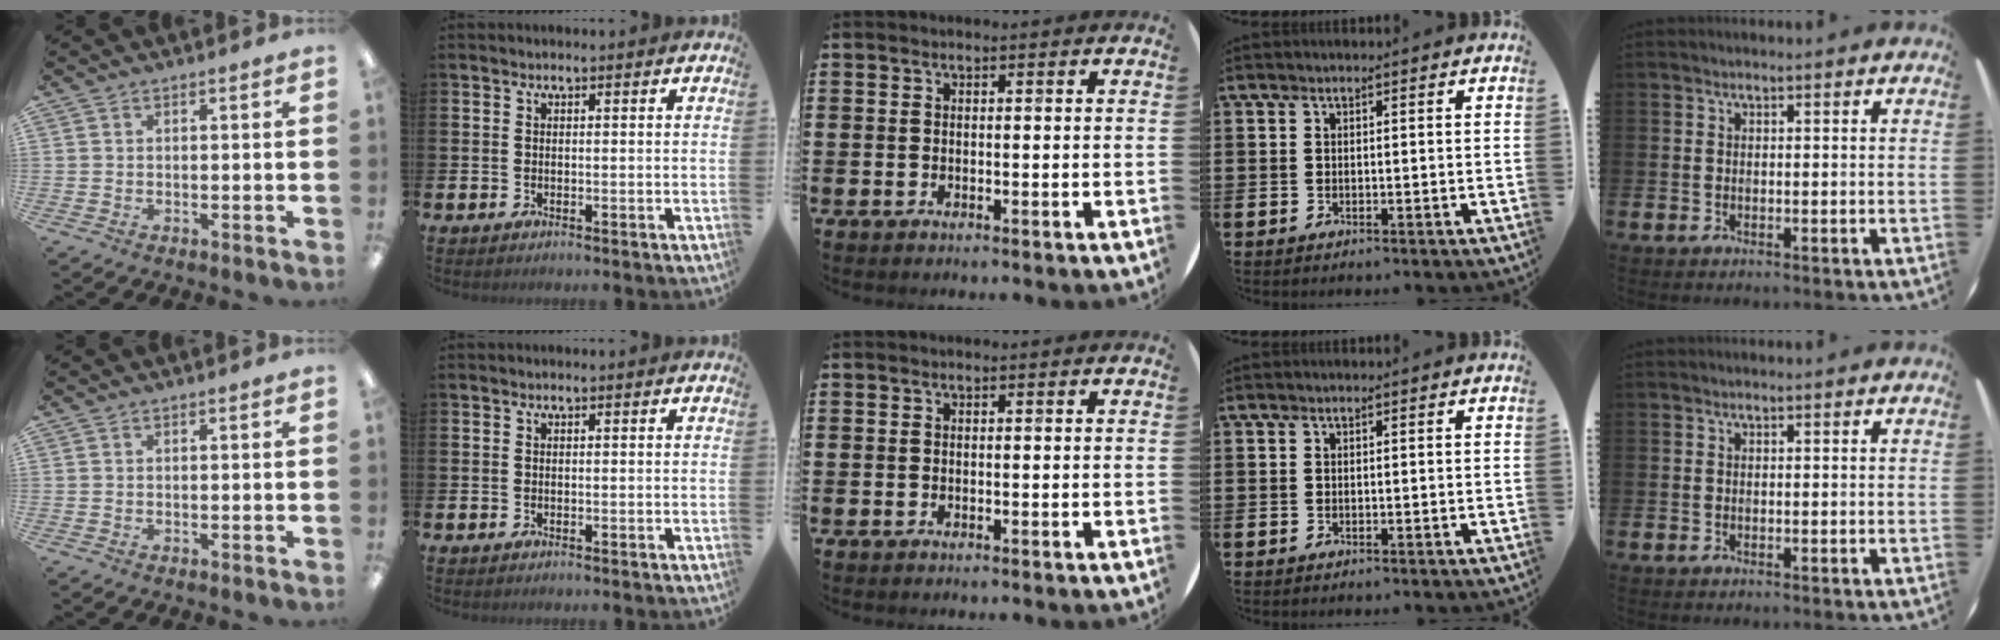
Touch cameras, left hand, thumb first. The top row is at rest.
{}